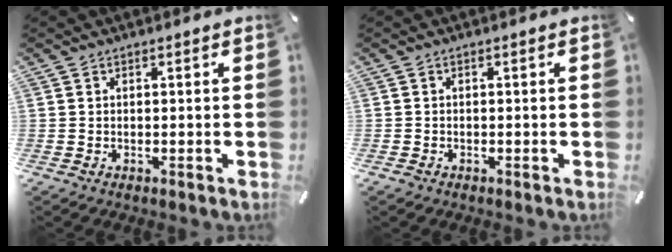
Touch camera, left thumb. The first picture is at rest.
{"total": 0.6, "force": [-0.4, 0.4, 0.1], "torque": [-0.002, 0.001, -0.010]}